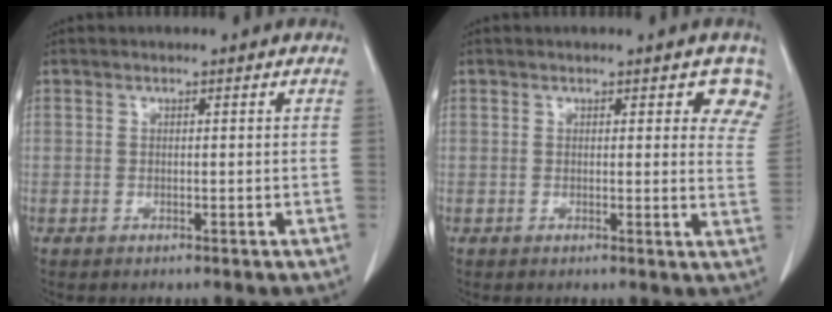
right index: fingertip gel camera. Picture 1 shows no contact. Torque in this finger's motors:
{"motor_torque": [0.08, 0.17, 0.08, 0.00]}